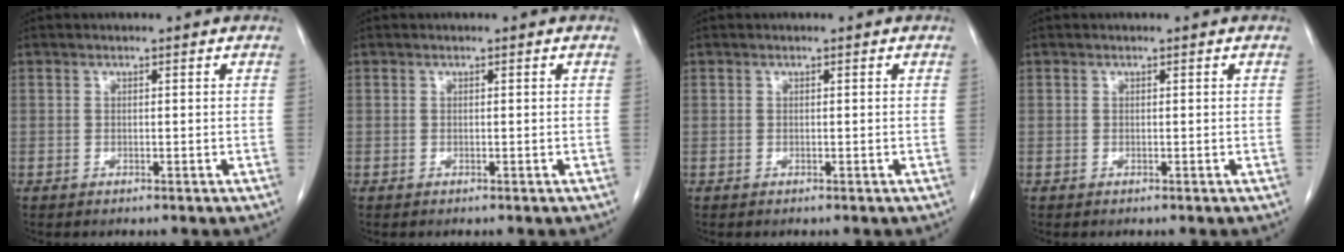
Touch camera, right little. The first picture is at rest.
{"total": 0.0}
{"total": 0.0}
{"total": 0.0}